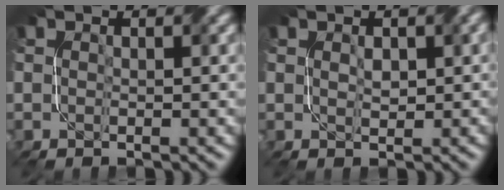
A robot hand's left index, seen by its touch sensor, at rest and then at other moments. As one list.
[{"total": 1.3, "force": [0.3, 0.7, 1.1], "torque": [-0.016, -0.001, 0.013]}]